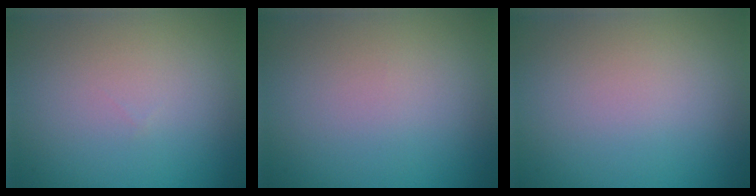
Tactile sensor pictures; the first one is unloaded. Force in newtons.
{"total": 0.0}
{"total": 0.0}